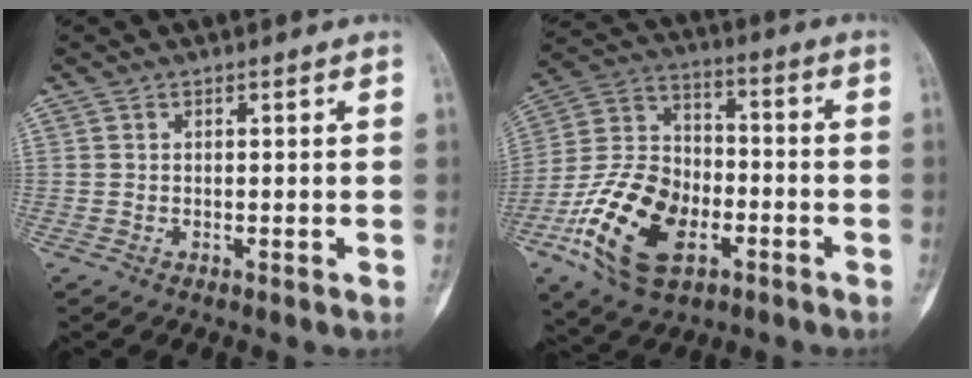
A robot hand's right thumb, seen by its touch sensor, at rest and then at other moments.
{"total": 20.0, "force": [-7.9, 12.0, 13.8], "torque": [-0.246, 0.042, -0.142]}